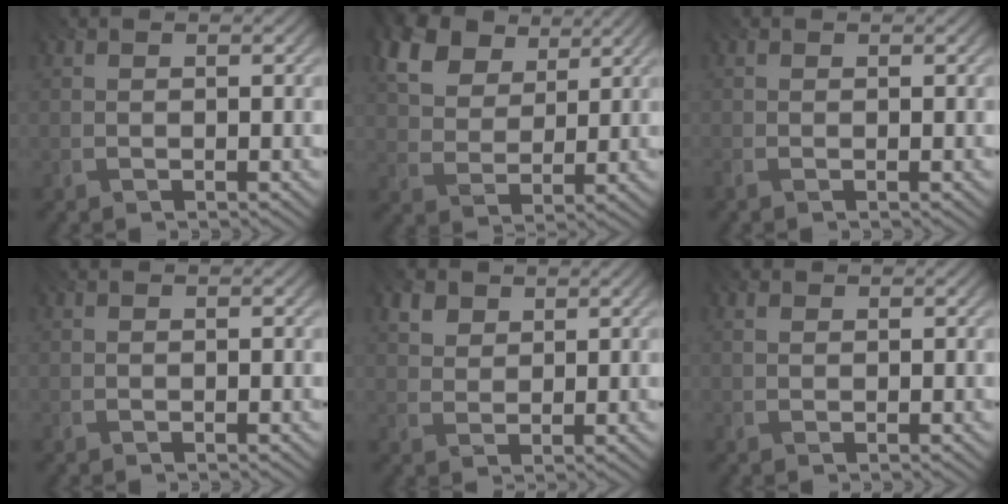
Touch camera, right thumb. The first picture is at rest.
{"total": 10.2, "force": [5.7, 6.2, 5.8], "torque": [-0.154, 0.006, 0.093]}
{"total": 0.5, "force": [0.0, 0.3, 0.4], "torque": [-0.010, 0.004, -0.003]}
{"total": 0.0}
{"total": 3.2, "force": [2.0, 2.1, 1.4], "torque": [-0.034, -0.009, 0.046]}
{"total": 1.1, "force": [0.7, 0.7, 0.6], "torque": [-0.015, 0.000, 0.010]}